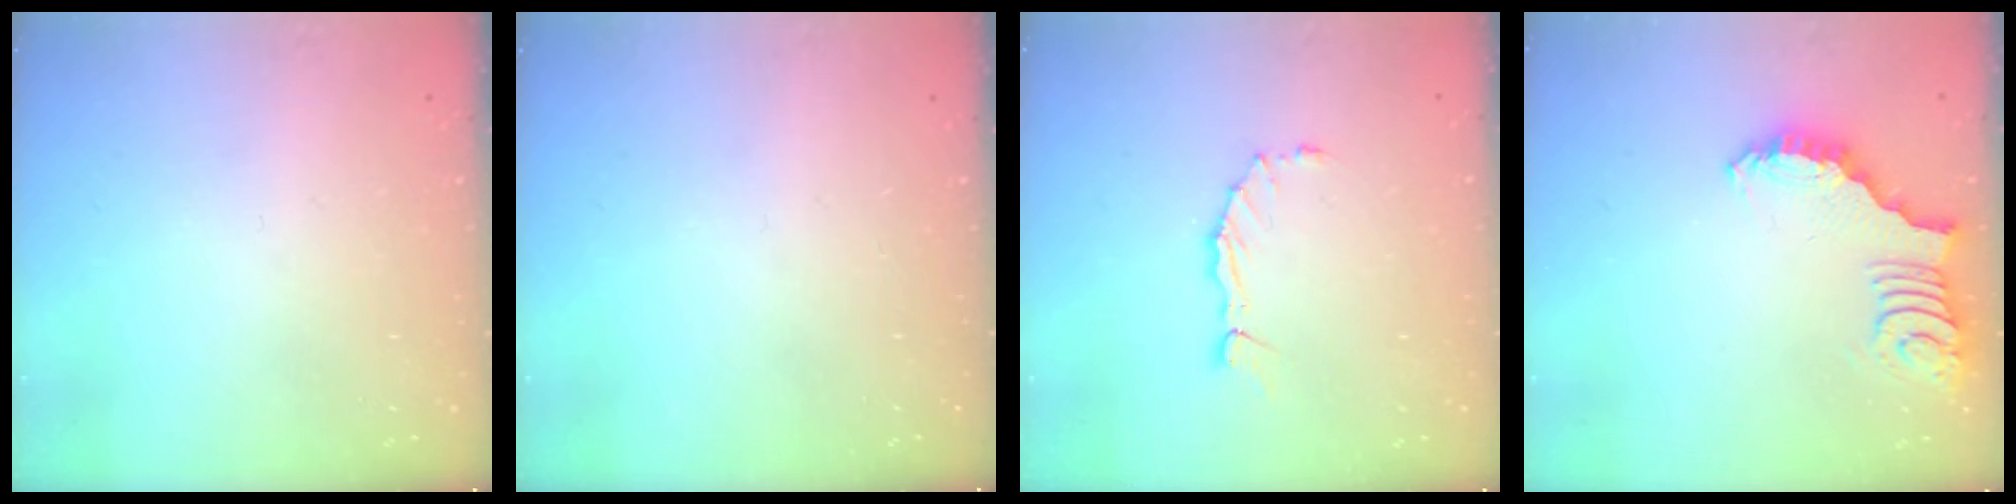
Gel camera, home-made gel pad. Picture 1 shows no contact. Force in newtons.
{"total": 0.0}
{"total": 1.7, "press": 1.6, "slide": 0.1}
{"total": 2.6, "press": 2.5, "slide": 0.5}